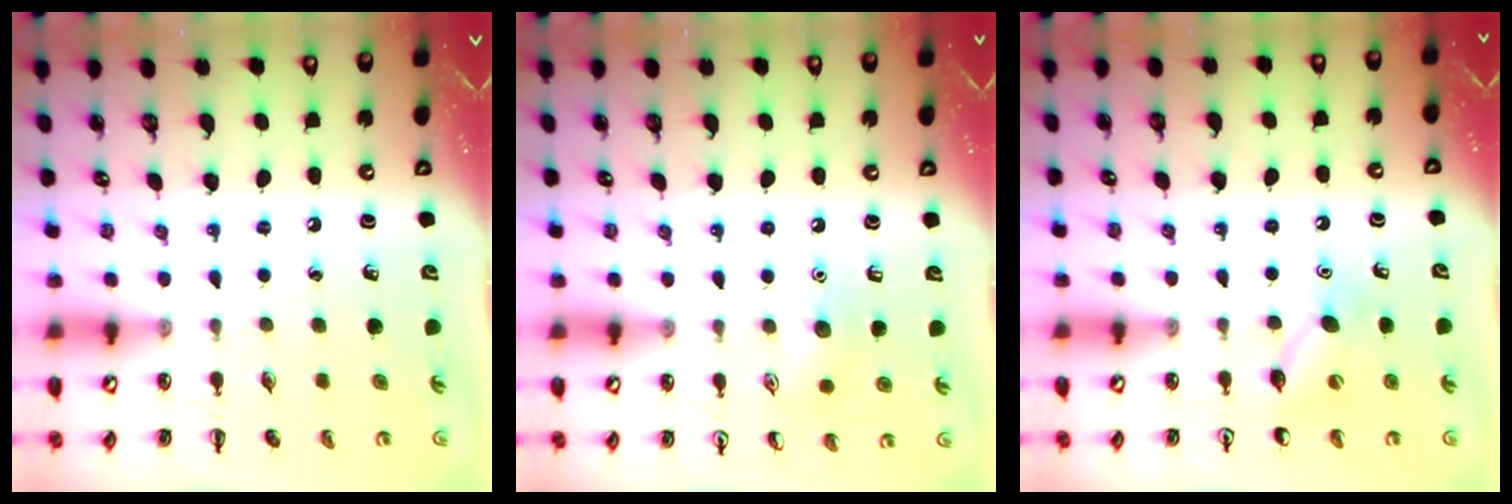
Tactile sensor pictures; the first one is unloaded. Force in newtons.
{"total": 7.1, "press": 6.8, "slide": 1.8}
{"total": 7.9, "press": 7.7, "slide": 1.4}